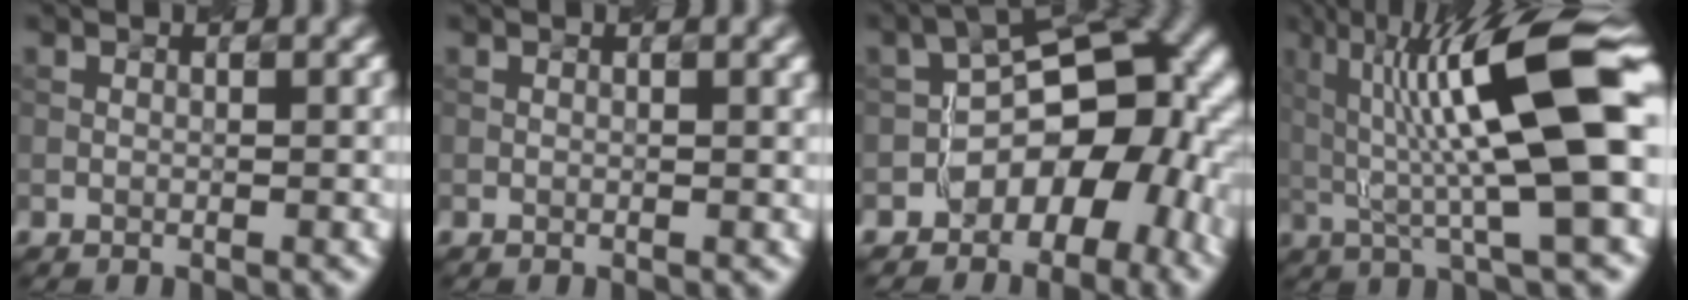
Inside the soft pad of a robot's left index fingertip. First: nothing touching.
{"total": 1.1, "force": [0.4, 0.4, 0.9], "torque": [-0.011, 0.002, 0.002]}
{"total": 9.7, "force": [-4.0, 6.0, 6.6], "torque": [-0.061, 0.010, -0.066]}
{"total": 13.5, "force": [2.1, 2.6, 13.1], "torque": [-0.209, 0.020, 0.041]}